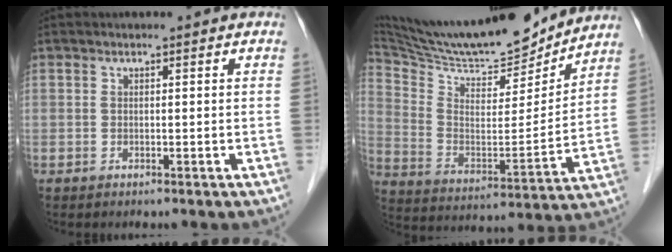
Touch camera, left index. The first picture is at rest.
{"total": 24.1, "force": [21.9, 4.3, 8.9], "torque": [-0.167, -0.015, 0.346]}